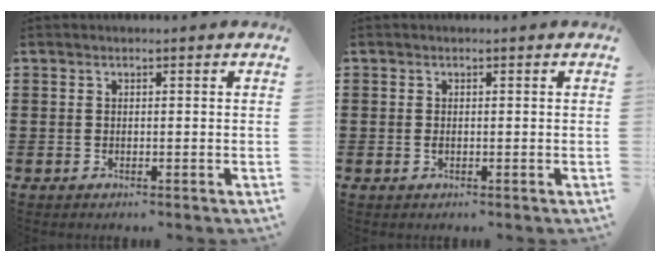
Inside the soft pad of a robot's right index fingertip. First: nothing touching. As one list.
[{"total": 0.6, "force": [-0.2, 0.4, 0.4], "torque": [-0.008, 0.001, -0.004]}]